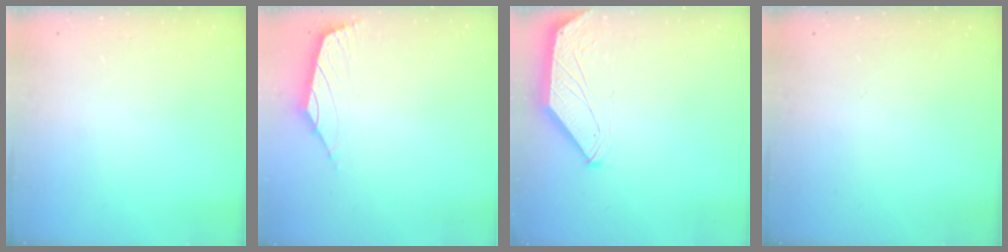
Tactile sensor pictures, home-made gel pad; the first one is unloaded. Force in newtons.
{"total": 1.6, "press": 1.5, "slide": 0.7}
{"total": 0.5, "press": 0.4, "slide": 0.3}
{"total": 0.0}